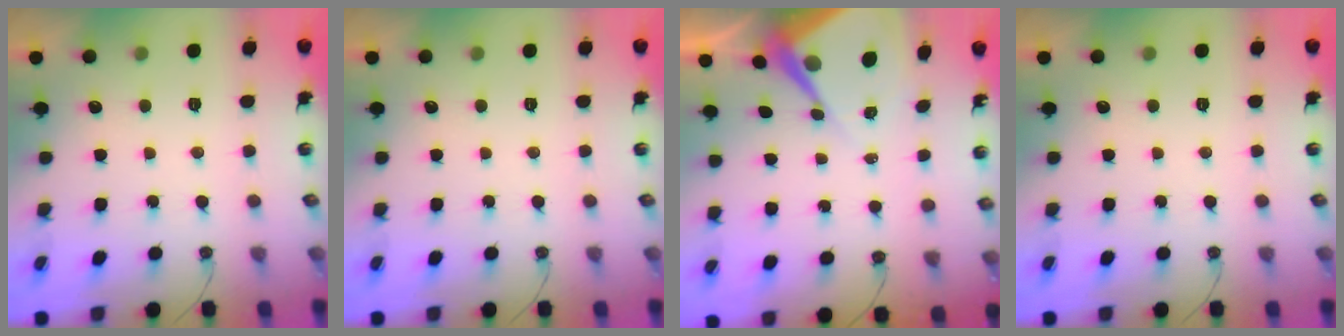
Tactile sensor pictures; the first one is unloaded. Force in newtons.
{"total": 0.0}
{"total": 8.2, "press": 8.2, "slide": 0.8}
{"total": 0.0}